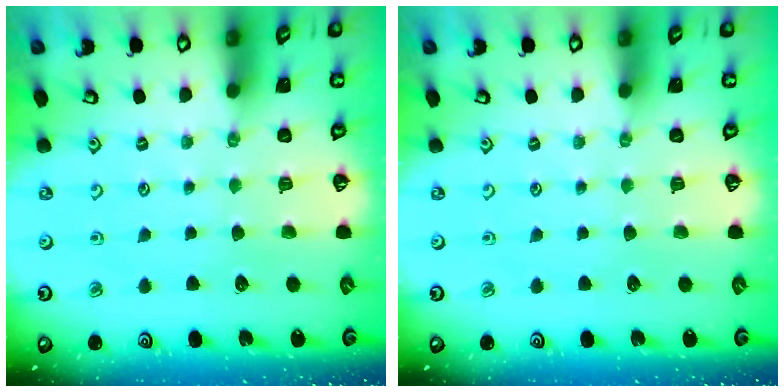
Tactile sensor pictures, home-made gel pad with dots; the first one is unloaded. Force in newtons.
{"total": 0.0}